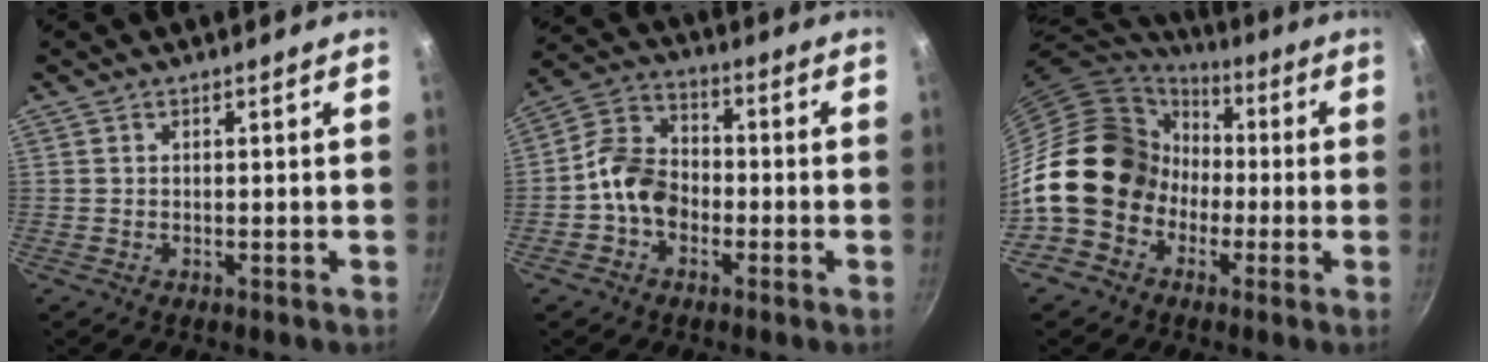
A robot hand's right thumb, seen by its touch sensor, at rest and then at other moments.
{"total": 9.4, "force": [-2.5, 7.1, 5.6], "torque": [-0.076, 0.033, -0.066]}
{"total": 18.6, "force": [-2.1, 15.4, 10.3], "torque": [-0.151, 0.060, -0.040]}